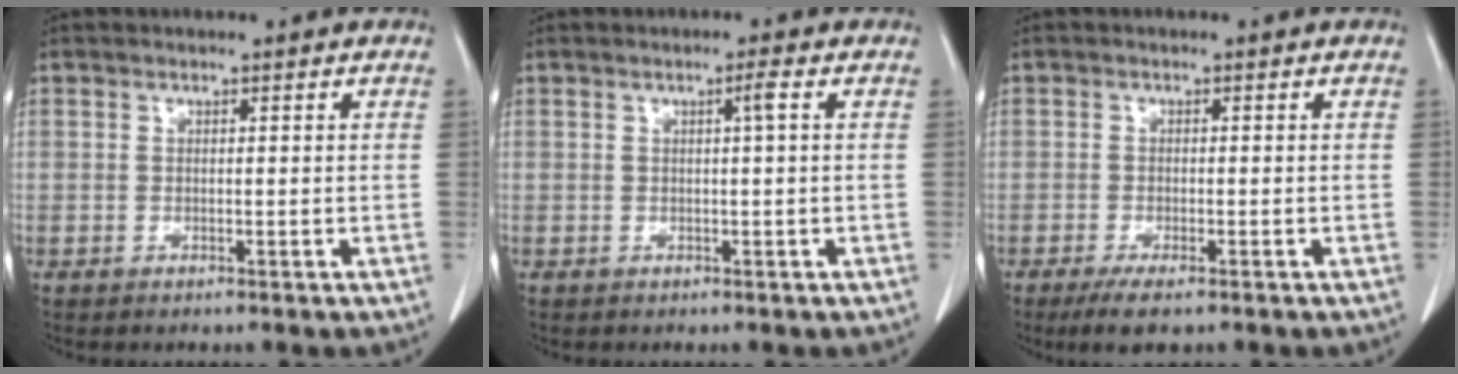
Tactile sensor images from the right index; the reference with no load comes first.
{"total": 1.3, "force": [0.3, -0.3, 1.3], "torque": [-0.021, 0.002, 0.005]}
{"total": 4.2, "force": [-2.8, 1.0, 3.0], "torque": [-0.051, -0.010, -0.044]}